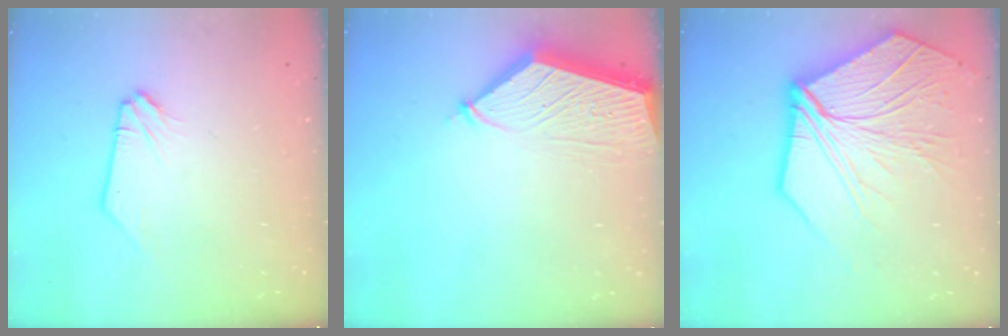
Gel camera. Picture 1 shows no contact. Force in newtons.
{"total": 5.8, "press": 5.8, "slide": 0.4}
{"total": 18.9, "press": 18.7, "slide": 2.2}